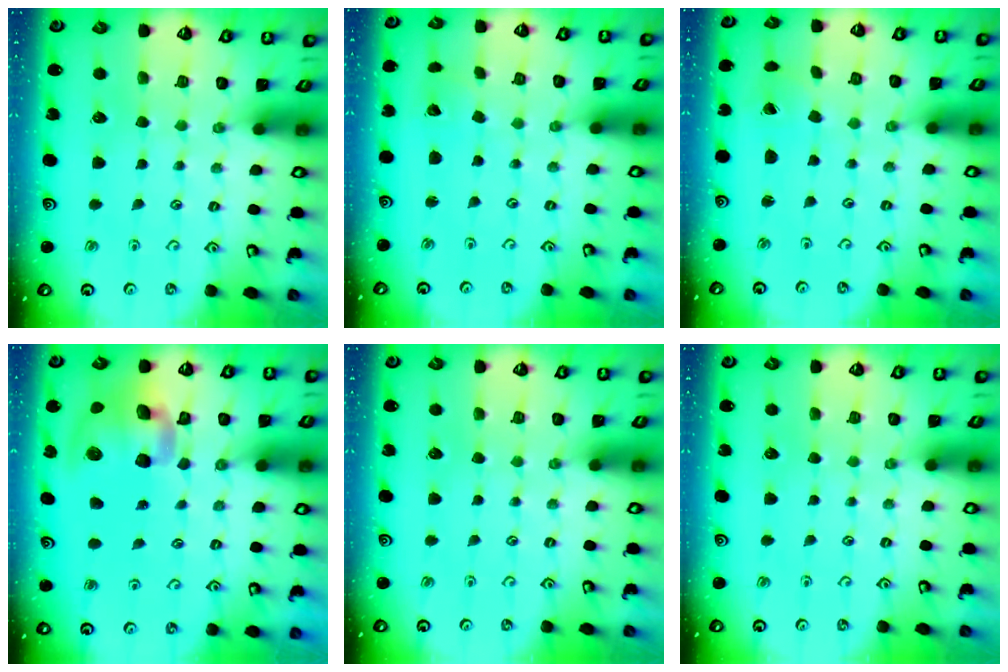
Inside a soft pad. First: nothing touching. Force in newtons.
{"total": 1.7, "press": 1.7, "slide": 0.1}
{"total": 0.6, "press": 0.3, "slide": 0.5}
{"total": 14.0, "press": 13.8, "slide": 2.4}
{"total": 0.0}
{"total": 0.0}